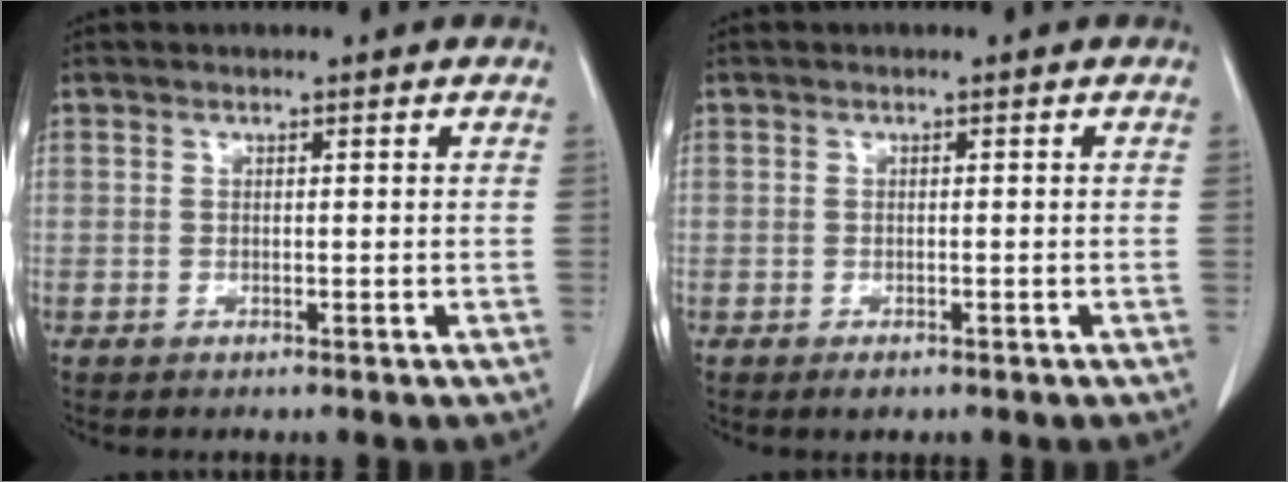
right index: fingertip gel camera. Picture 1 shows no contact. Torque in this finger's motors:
{"motor_torque": [-0.41, -0.24, -0.28, -0.09]}